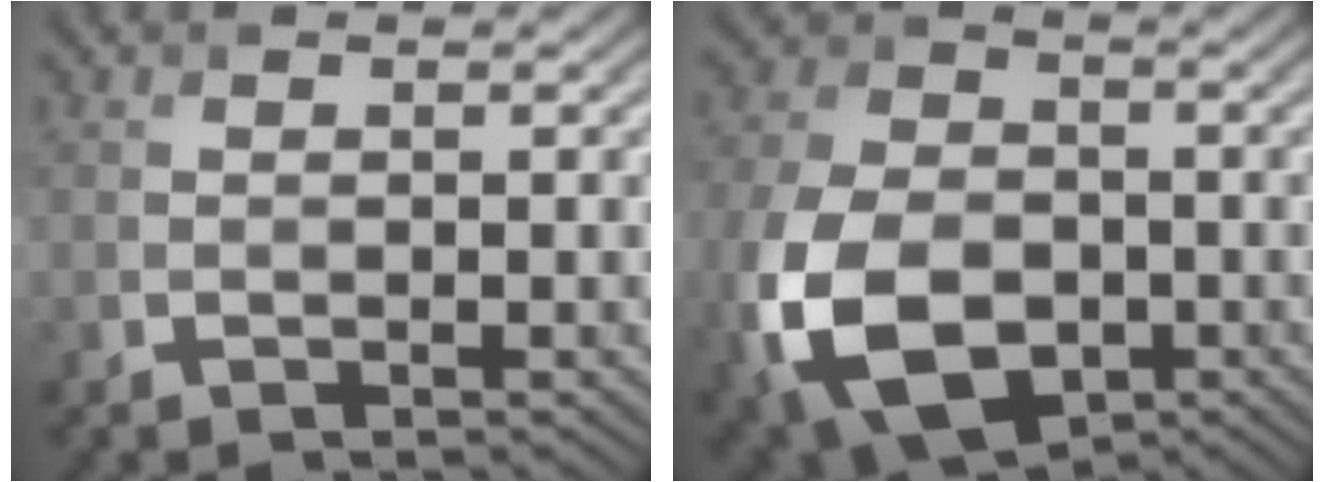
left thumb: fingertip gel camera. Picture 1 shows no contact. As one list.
[{"total": 15.6, "force": [-5.2, 10.4, 10.5], "torque": [-0.273, -0.048, -0.092]}]